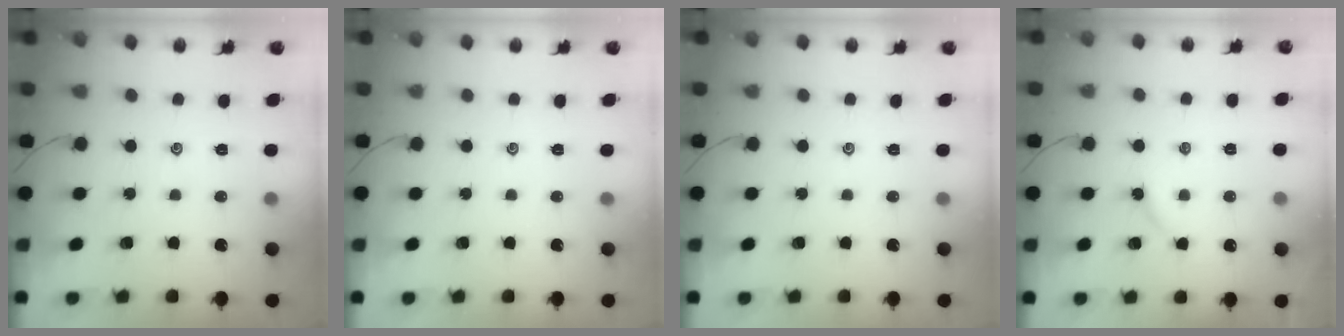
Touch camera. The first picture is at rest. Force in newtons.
{"total": 0.0}
{"total": 0.0}
{"total": 3.2, "press": 3.1, "slide": 0.4}